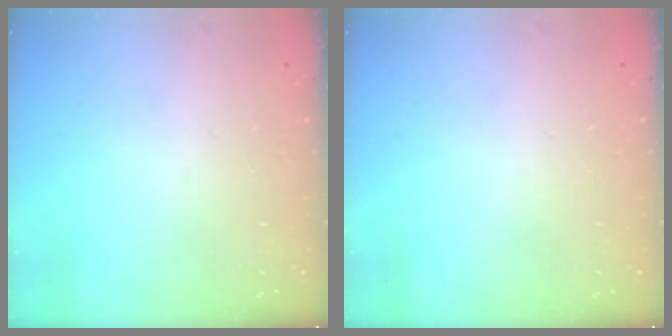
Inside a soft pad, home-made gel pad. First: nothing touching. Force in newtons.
{"total": 0.0}